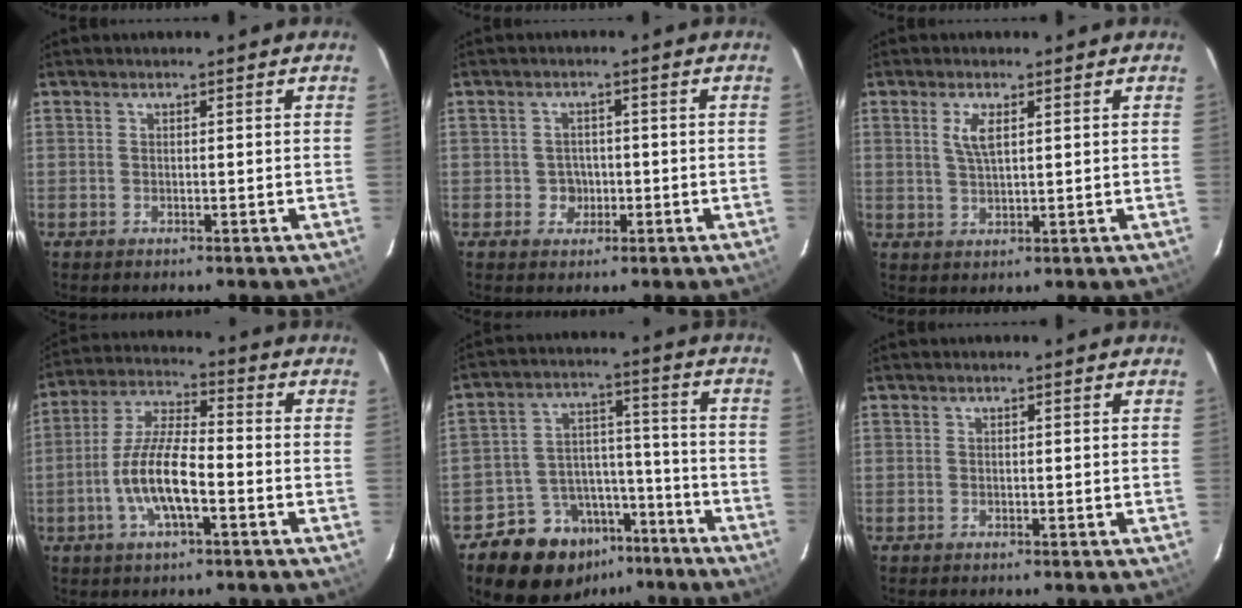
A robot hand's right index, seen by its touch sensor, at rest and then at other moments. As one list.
[{"total": 3.0, "force": [-0.7, 2.9, 0.3], "torque": [-0.007, 0.008, -0.004]}, {"total": 3.7, "force": [1.5, 1.2, 3.2], "torque": [-0.064, 0.000, 0.030]}, {"total": 11.2, "force": [-3.8, 3.3, 10.0], "torque": [-0.208, 0.000, -0.072]}, {"total": 14.2, "force": [-9.8, 9.4, 4.4], "torque": [-0.094, 0.052, -0.133]}, {"total": 0.0}]